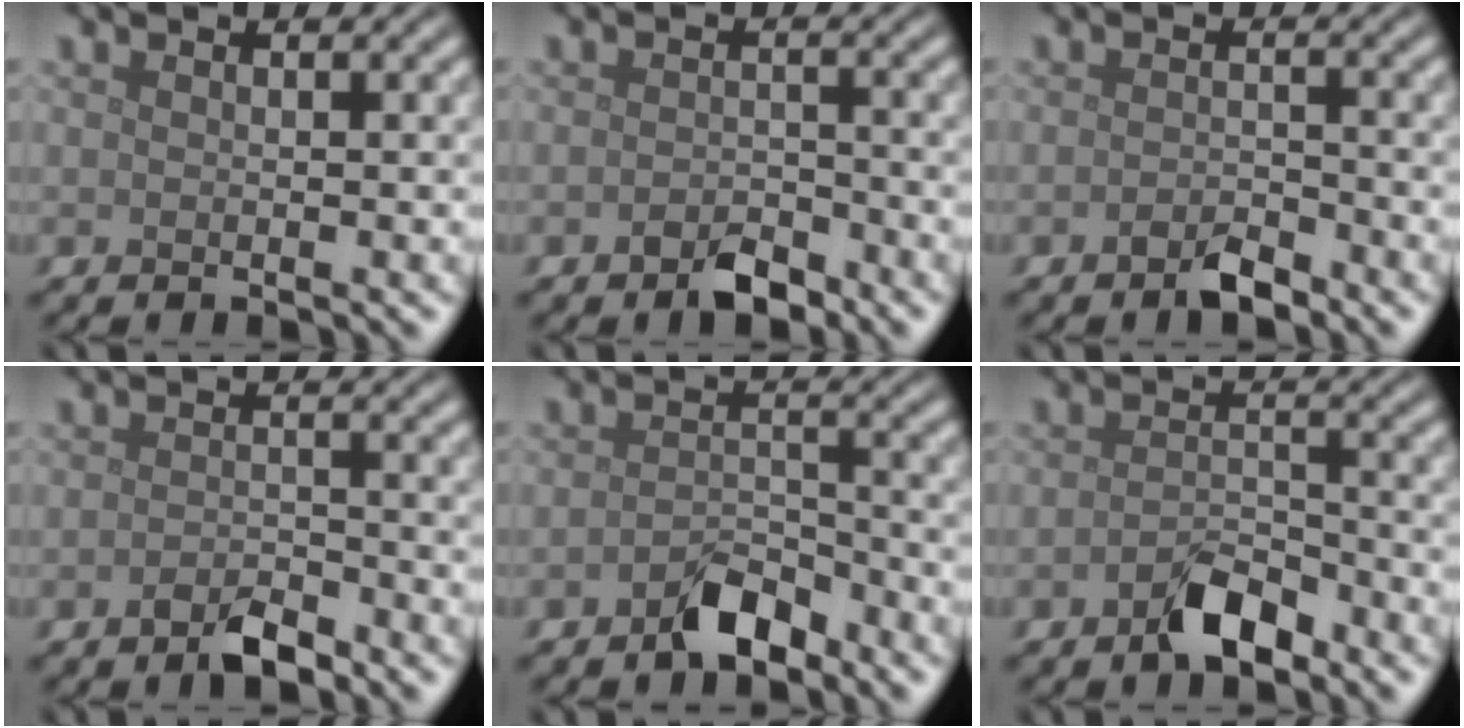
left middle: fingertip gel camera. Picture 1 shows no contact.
{"total": 2.7, "force": [-1.9, 1.3, 1.4], "torque": [-0.022, 0.003, -0.036]}
{"total": 2.1, "force": [-1.6, 0.8, 1.1], "torque": [-0.019, 0.002, -0.031]}
{"total": 2.4, "force": [-1.8, 0.9, 1.4], "torque": [-0.023, 0.002, -0.034]}
{"total": 3.0, "force": [-2.3, 1.2, 1.4], "torque": [-0.021, 0.010, -0.044]}
{"total": 3.1, "force": [-2.2, 1.3, 1.8], "torque": [-0.028, 0.007, -0.043]}